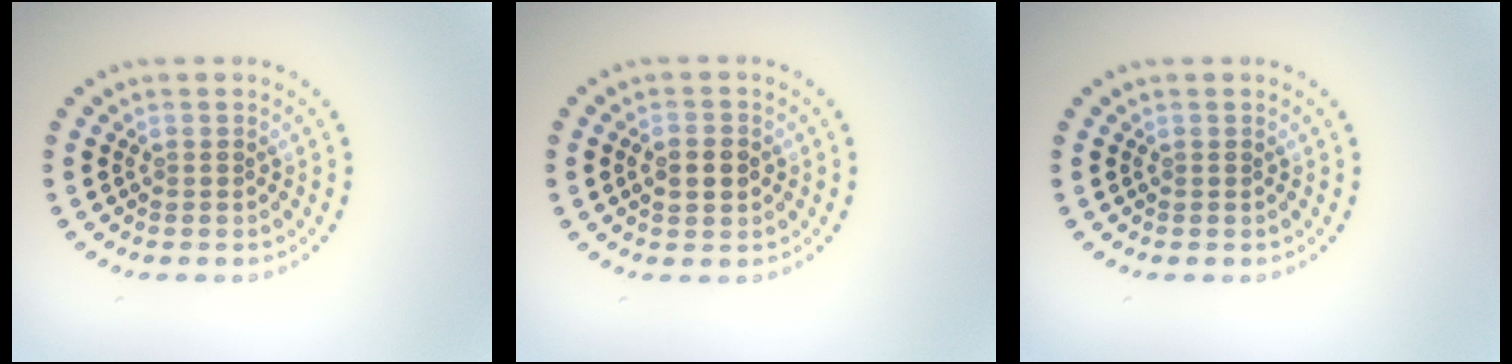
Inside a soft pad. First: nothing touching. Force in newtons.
{"total": 3.1, "press": 3.1, "slide": 0.2}
{"total": 0.0}